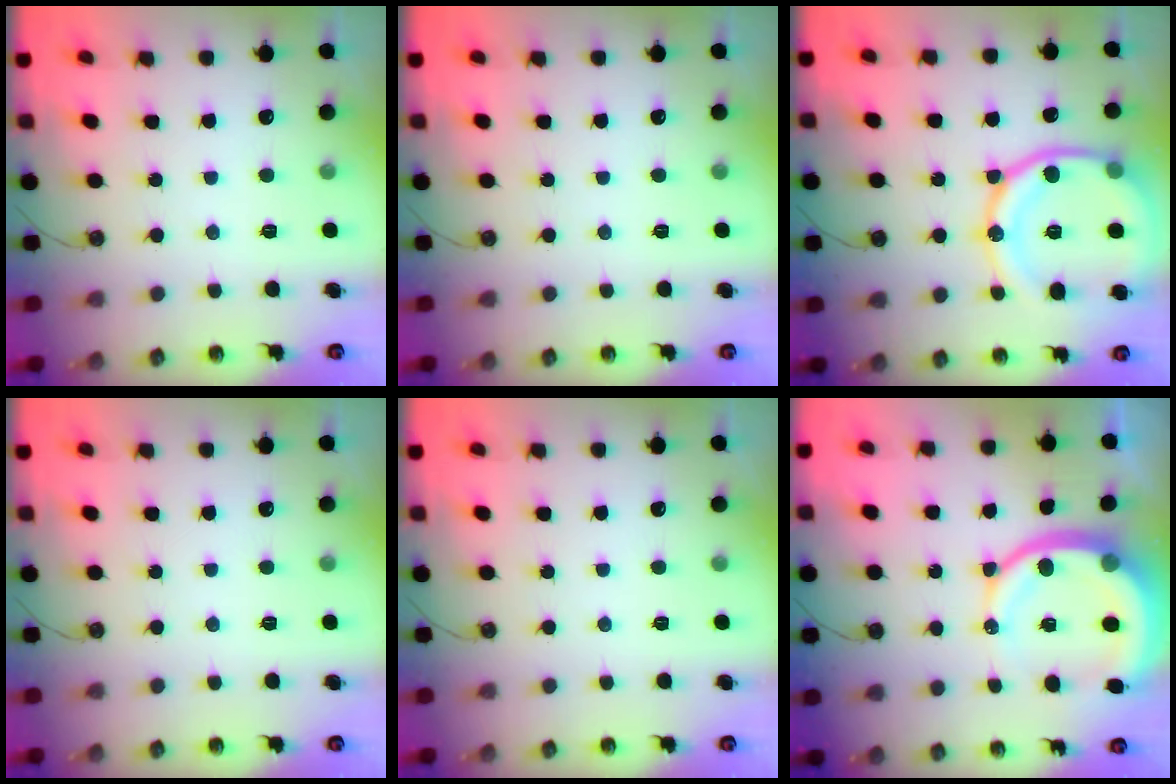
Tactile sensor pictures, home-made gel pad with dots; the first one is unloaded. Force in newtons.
{"total": 0.0}
{"total": 20.1, "press": 20.0, "slide": 2.2}
{"total": 0.0}
{"total": 0.0}
{"total": 14.6, "press": 14.5, "slide": 1.7}